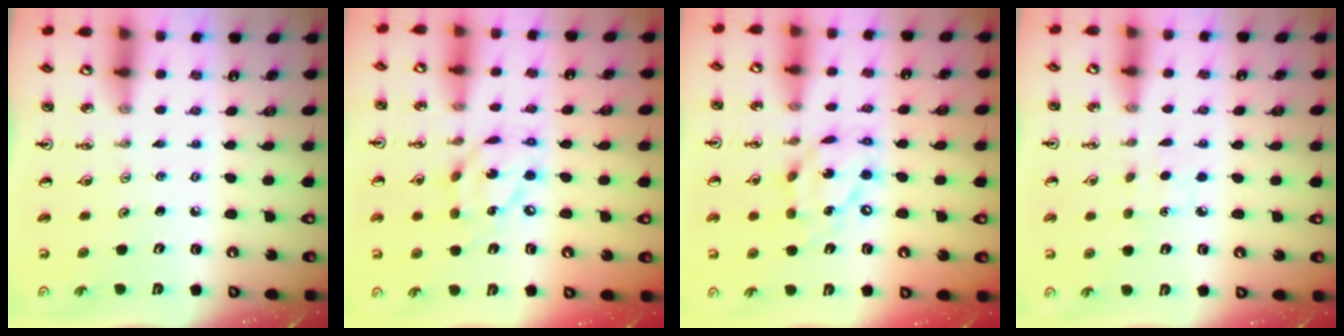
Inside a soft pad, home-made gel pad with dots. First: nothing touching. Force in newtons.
{"total": 12.4, "press": 12.4, "slide": 0.9}
{"total": 14.0, "press": 13.9, "slide": 1.4}
{"total": 2.4, "press": 2.4, "slide": 0.3}